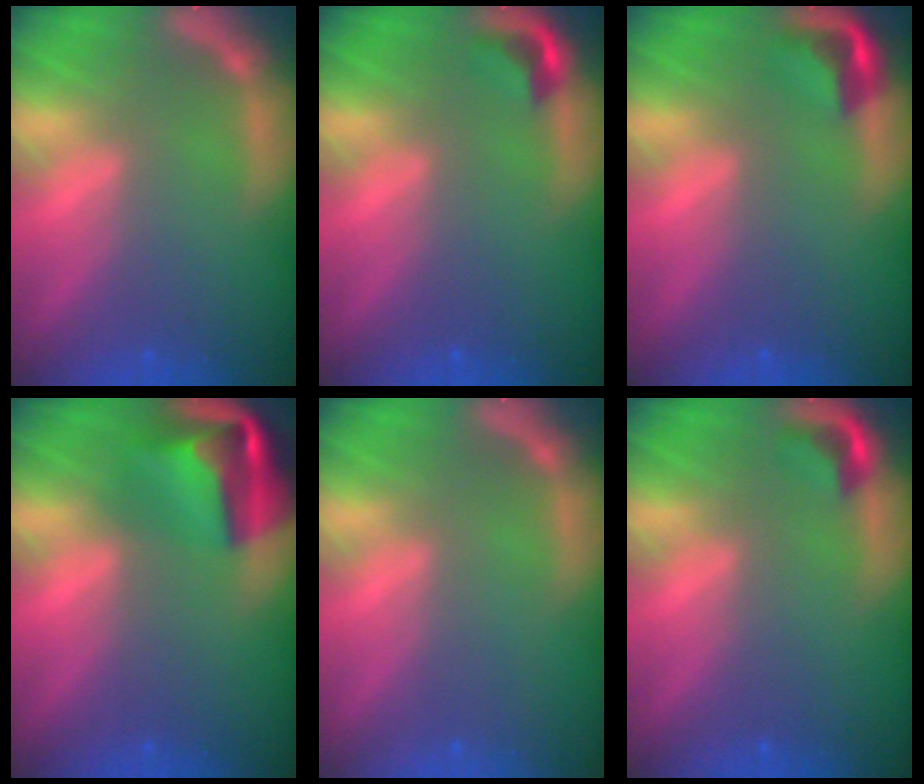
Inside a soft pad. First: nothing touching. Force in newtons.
{"total": 1.9}
{"total": 2.9}
{"total": 7.9}
{"total": 0.0}
{"total": 1.9}